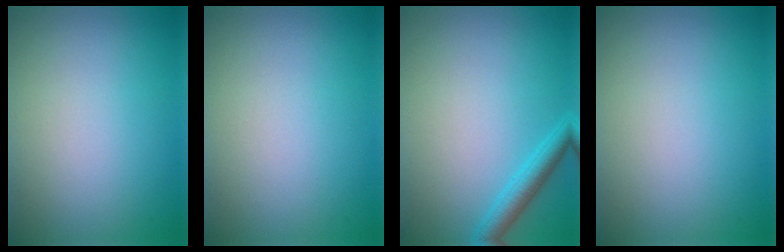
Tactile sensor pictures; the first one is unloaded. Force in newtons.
{"total": 0.0}
{"total": 2.5, "press": 2.4, "slide": 0.1}
{"total": 0.0}